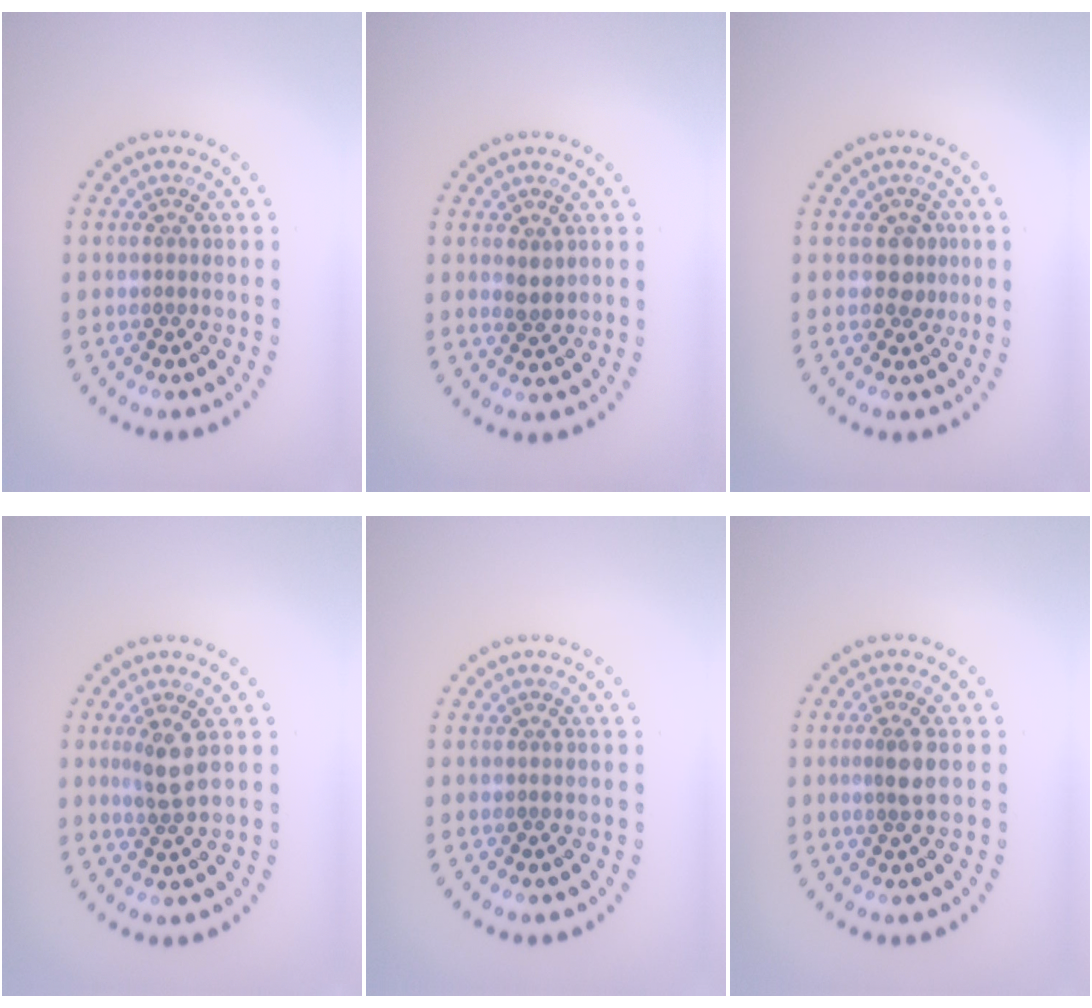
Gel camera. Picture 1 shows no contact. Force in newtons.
{"total": 1.3, "press": 1.2, "slide": 0.4}
{"total": 1.9, "press": 1.6, "slide": 1.0}
{"total": 2.2, "press": 1.7, "slide": 1.4}
{"total": 0.0}
{"total": 2.1, "press": 1.7, "slide": 1.2}